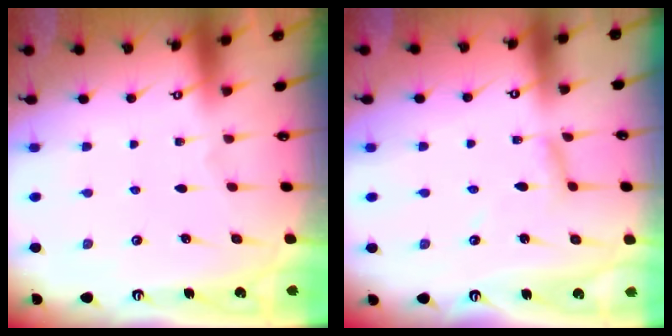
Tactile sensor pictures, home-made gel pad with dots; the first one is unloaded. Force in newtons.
{"total": 4.6, "press": 4.6, "slide": 0.3}